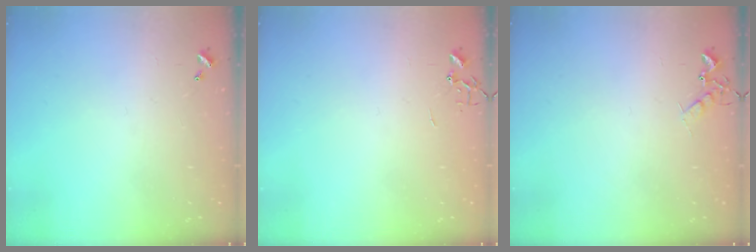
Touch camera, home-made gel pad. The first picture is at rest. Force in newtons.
{"total": 0.0}
{"total": 5.8, "press": 5.7, "slide": 0.6}